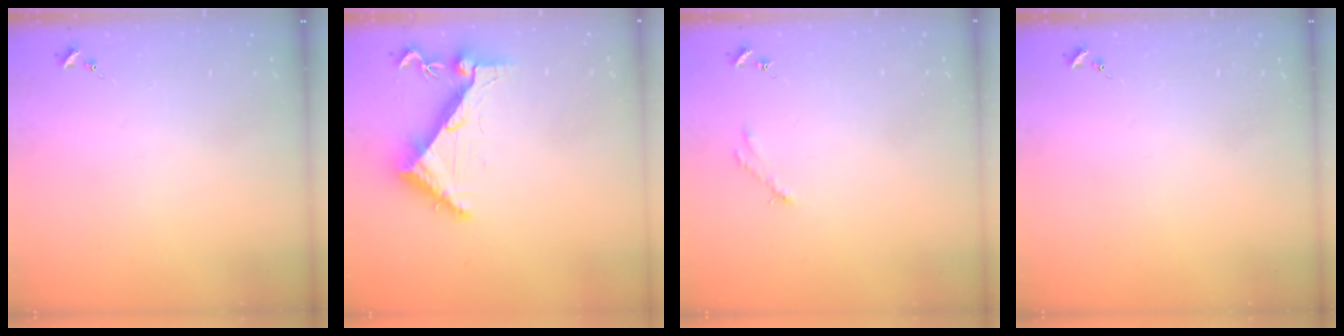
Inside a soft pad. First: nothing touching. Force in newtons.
{"total": 6.4, "press": 6.4, "slide": 0.5}
{"total": 2.5, "press": 2.5, "slide": 0.3}
{"total": 0.0}